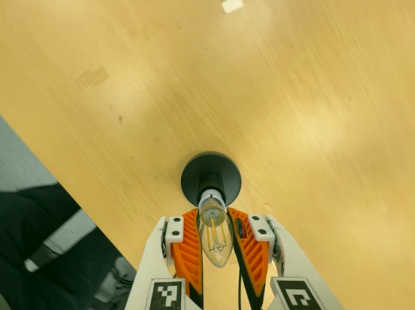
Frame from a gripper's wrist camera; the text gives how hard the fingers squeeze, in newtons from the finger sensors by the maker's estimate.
{"total": 17.3, "left": 16.5, "right": 18.0}